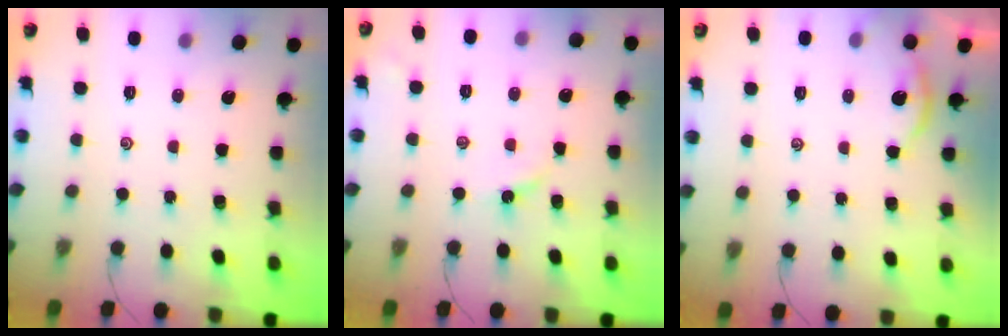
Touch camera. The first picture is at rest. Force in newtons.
{"total": 2.9, "press": 2.9, "slide": 0.5}
{"total": 3.2, "press": 3.2, "slide": 0.2}